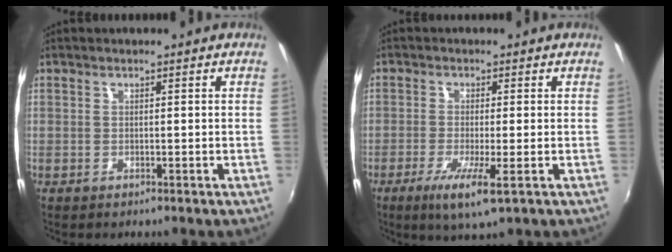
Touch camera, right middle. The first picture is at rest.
{"total": 6.2, "force": [-2.7, 0.2, 5.6], "torque": [-0.118, -0.019, -0.049]}